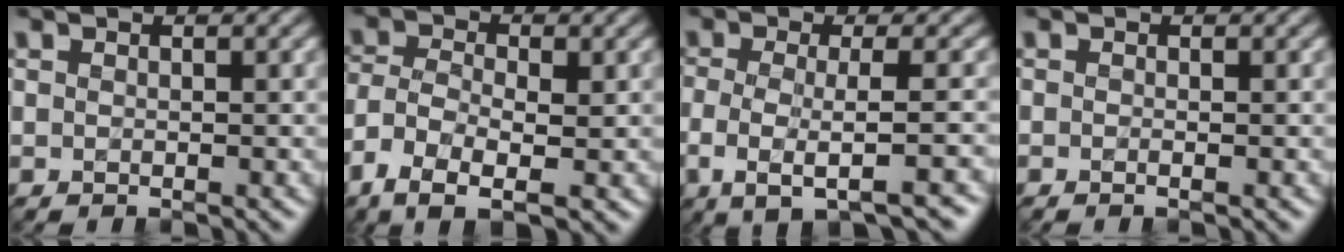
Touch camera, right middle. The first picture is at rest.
{"total": 5.7, "force": [-2.8, 2.6, 4.3], "torque": [-0.092, -0.004, -0.062]}
{"total": 5.3, "force": [-1.8, 1.4, 4.8], "torque": [-0.080, -0.013, -0.036]}
{"total": 0.5, "force": [-0.2, 0.1, 0.4], "torque": [-0.009, -0.008, -0.005]}